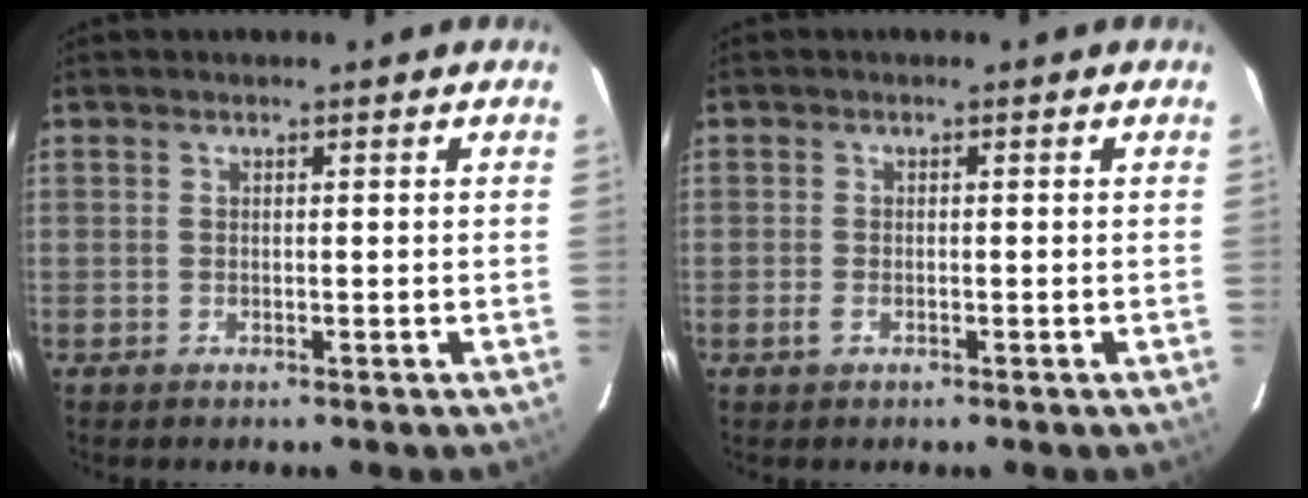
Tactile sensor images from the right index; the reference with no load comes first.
{"total": 1.3, "force": [-0.7, 0.7, 0.8], "torque": [-0.018, 0.000, -0.013]}